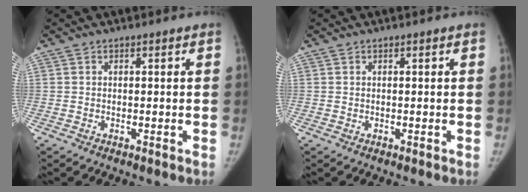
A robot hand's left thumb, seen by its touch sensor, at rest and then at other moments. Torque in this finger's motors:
{"motor_torque": [0.00, 0.03, 0.20, -0.22, 0.02]}